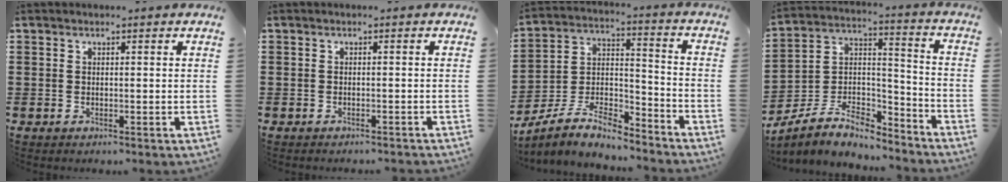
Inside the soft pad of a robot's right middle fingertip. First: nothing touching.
{"total": 0.7, "force": [-0.7, 0.0, 0.0], "torque": [-0.002, -0.001, -0.015]}
{"total": 7.8, "force": [-6.7, 2.2, 3.2], "torque": [-0.071, 0.003, -0.134]}
{"total": 6.4, "force": [-5.4, 2.9, 1.7], "torque": [-0.047, -0.002, -0.109]}